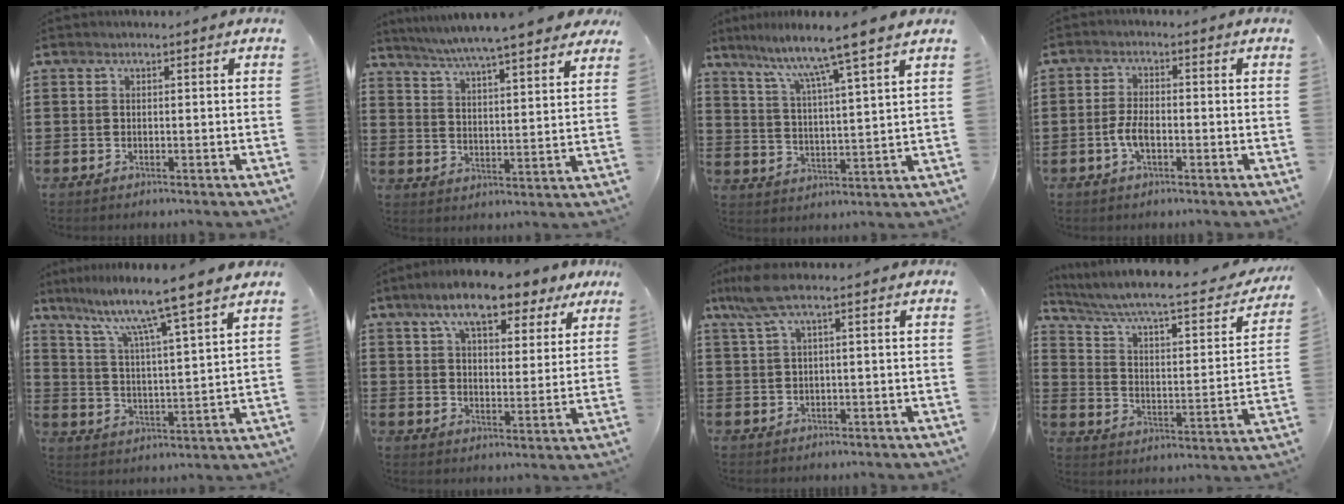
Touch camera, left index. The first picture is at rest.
{"total": 6.1, "force": [5.6, -0.5, 2.3], "torque": [-0.070, -0.033, 0.093]}
{"total": 7.8, "force": [6.4, -1.5, 4.3], "torque": [-0.098, -0.047, 0.099]}
{"total": 3.9, "force": [-1.2, 1.6, 3.3], "torque": [-0.087, -0.003, -0.030]}
{"total": 9.0, "force": [7.4, -1.3, 4.9], "torque": [-0.117, -0.059, 0.114]}
{"total": 10.1, "force": [7.6, 2.6, 6.1], "torque": [-0.118, -0.016, 0.132]}
{"total": 4.3, "force": [1.3, 0.4, 4.1], "torque": [-0.094, -0.007, 0.019]}
{"total": 6.2, "force": [4.7, 0.7, 4.0], "torque": [-0.099, -0.039, 0.070]}